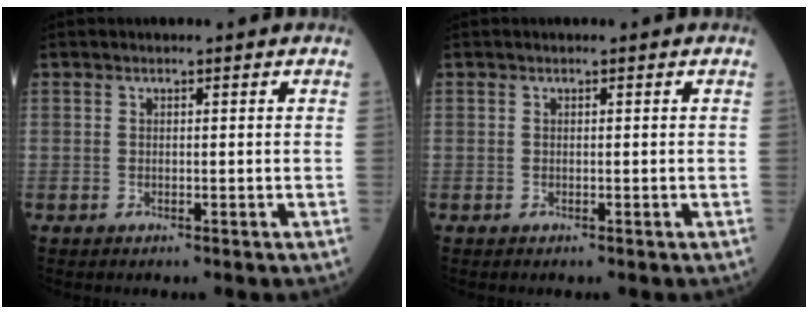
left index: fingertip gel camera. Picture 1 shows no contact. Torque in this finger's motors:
{"motor_torque": [-0.07, 0.07, 0.00, 0.00]}